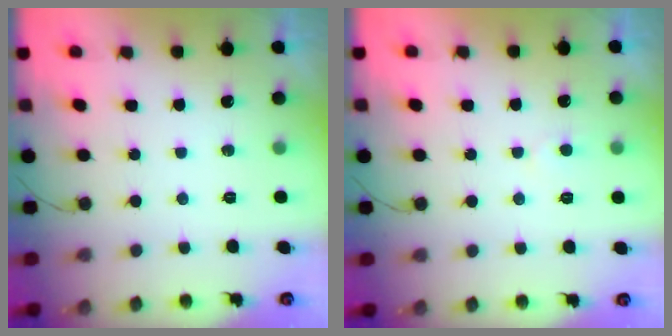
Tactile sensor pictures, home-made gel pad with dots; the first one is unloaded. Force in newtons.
{"total": 2.8, "press": 2.8, "slide": 0.2}